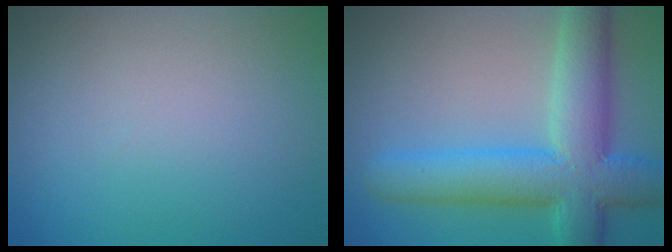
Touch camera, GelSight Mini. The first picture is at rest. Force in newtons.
{"total": 9.7, "press": 9.7, "slide": 0.4}